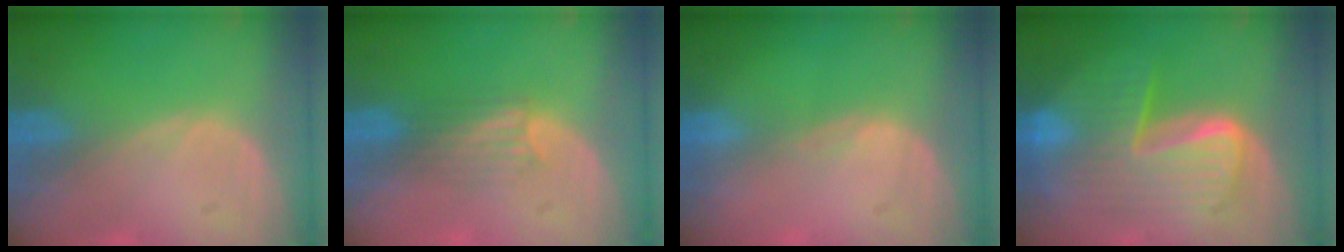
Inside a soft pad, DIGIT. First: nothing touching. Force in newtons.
{"total": 3.3, "press": 2.9, "slide": 1.6}
{"total": 0.6, "press": 0.5, "slide": 0.4}
{"total": 10.4, "press": 10.4, "slide": 0.9}